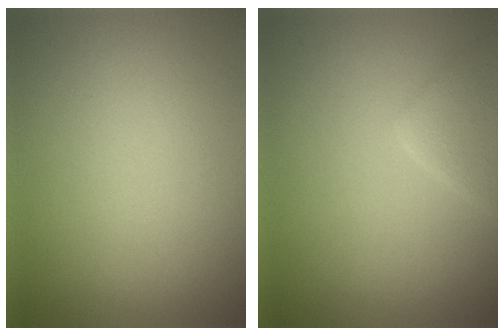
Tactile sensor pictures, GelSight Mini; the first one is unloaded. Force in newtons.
{"total": 2.2, "press": 2.2, "slide": 0.1}